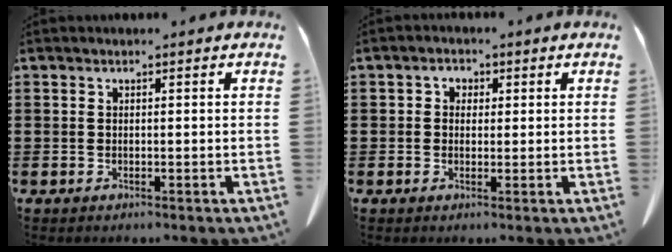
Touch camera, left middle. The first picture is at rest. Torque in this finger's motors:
{"motor_torque": [0.02, 0.09, 0.01, 0.00]}